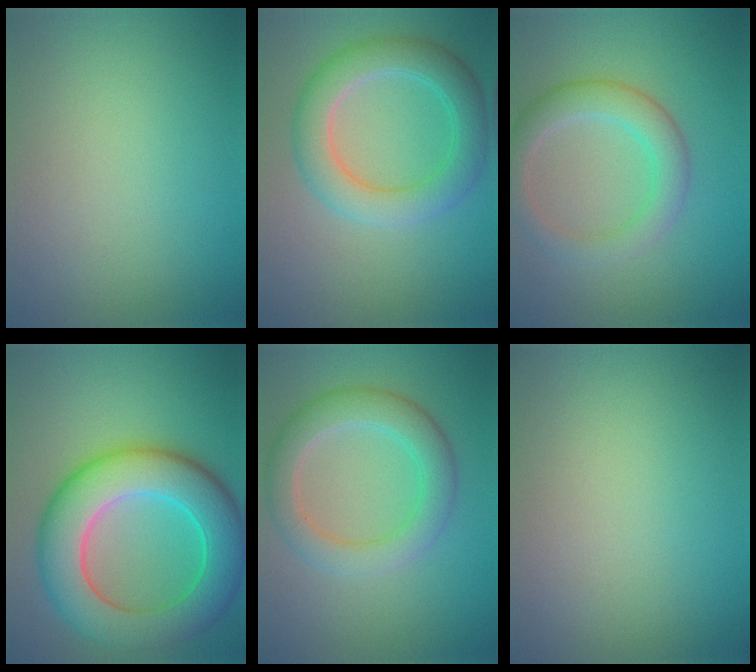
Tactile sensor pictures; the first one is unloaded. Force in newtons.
{"total": 5.2, "press": 5.2, "slide": 0.5}
{"total": 3.9, "press": 3.9, "slide": 0.1}
{"total": 10.6, "press": 10.5, "slide": 0.7}
{"total": 4.6, "press": 4.6, "slide": 0.2}
{"total": 0.0}